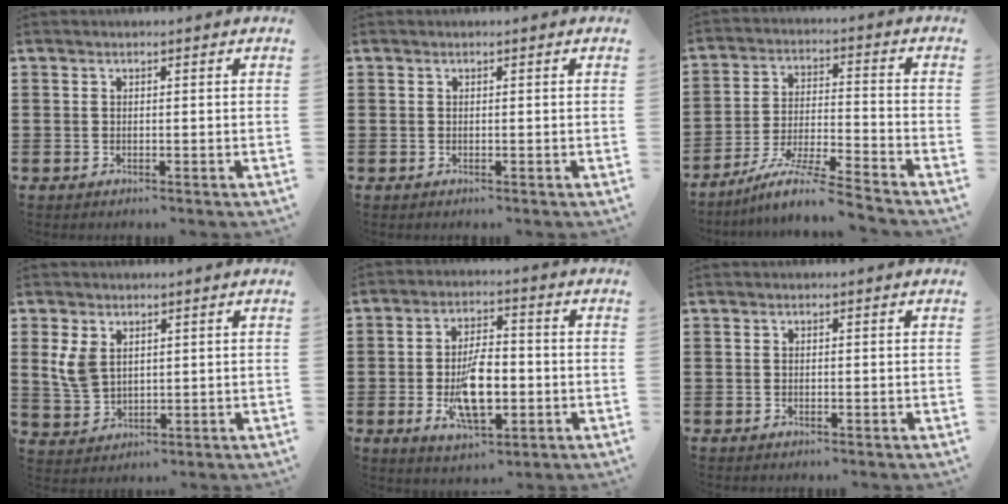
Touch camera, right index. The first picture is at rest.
{"total": 0.0}
{"total": 8.3, "force": [-7.2, -0.2, 3.9], "torque": [-0.084, -0.005, -0.145]}
{"total": 4.5, "force": [1.7, 3.0, 2.9], "torque": [-0.081, 0.004, 0.028]}
{"total": 9.7, "force": [-2.1, 4.2, 8.5], "torque": [-0.161, -0.009, -0.034]}
{"total": 0.0}